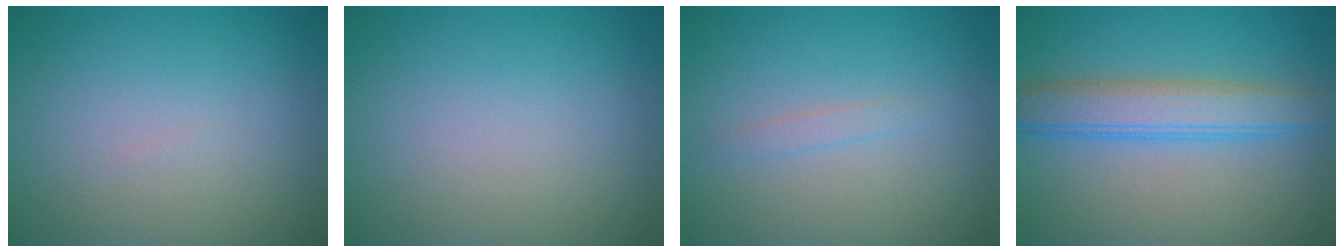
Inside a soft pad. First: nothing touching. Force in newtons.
{"total": 0.0}
{"total": 0.8, "press": 0.8, "slide": 0.0}
{"total": 4.8, "press": 4.8, "slide": 0.1}